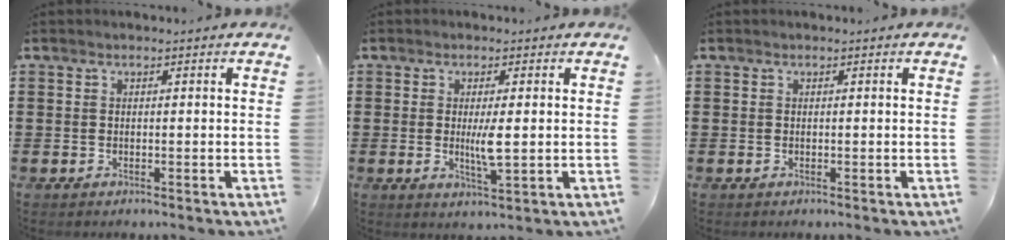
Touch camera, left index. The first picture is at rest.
{"total": 4.1, "force": [0.1, 0.6, 4.1], "torque": [-0.082, -0.006, -0.003]}
{"total": 0.0}